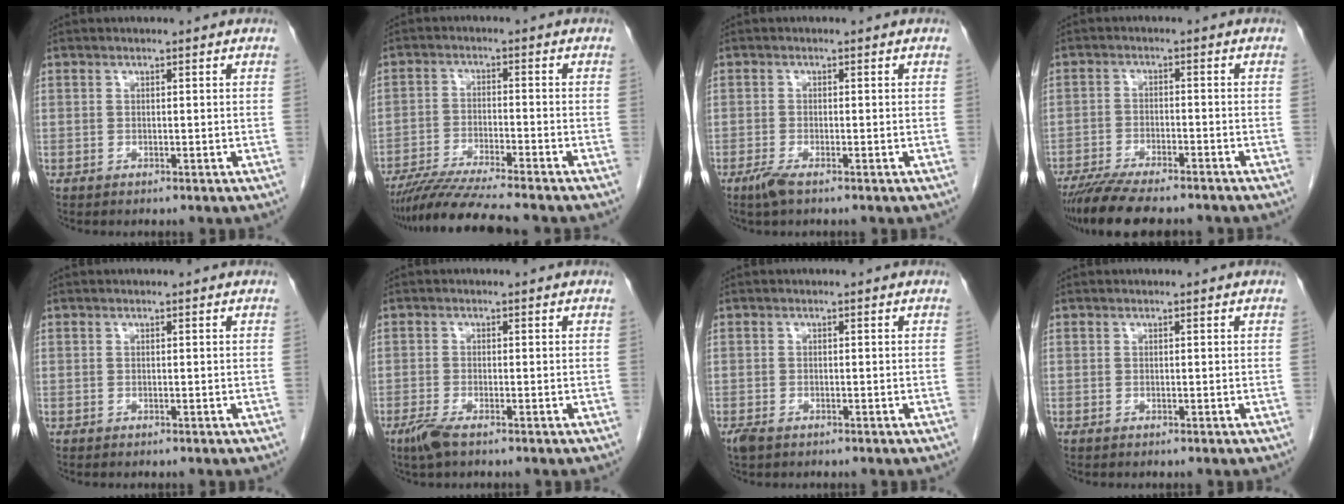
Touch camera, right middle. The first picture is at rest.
{"total": 10.4, "force": [-9.2, -0.8, 4.9], "torque": [-0.079, -0.027, -0.156]}
{"total": 2.3, "force": [-1.5, 0.3, 1.7], "torque": [-0.039, -0.006, -0.032]}
{"total": 12.1, "force": [-10.4, 2.2, 5.9], "torque": [-0.094, -0.016, -0.160]}
{"total": 0.0}
{"total": 2.9, "force": [-2.0, 0.5, 2.1], "torque": [-0.050, -0.007, -0.040]}
{"total": 2.1, "force": [-1.3, 1.0, 1.2], "torque": [-0.029, -0.004, -0.020]}
{"total": 0.0}